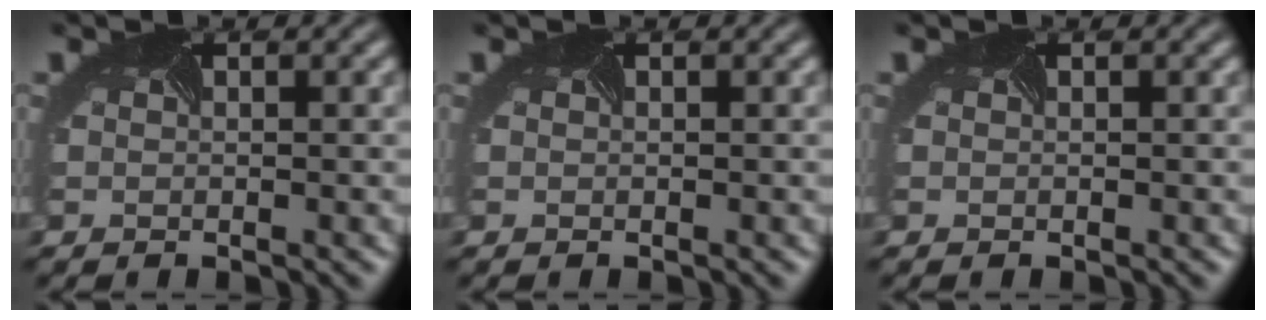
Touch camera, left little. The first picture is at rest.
{"total": 0.0}
{"total": 0.0}